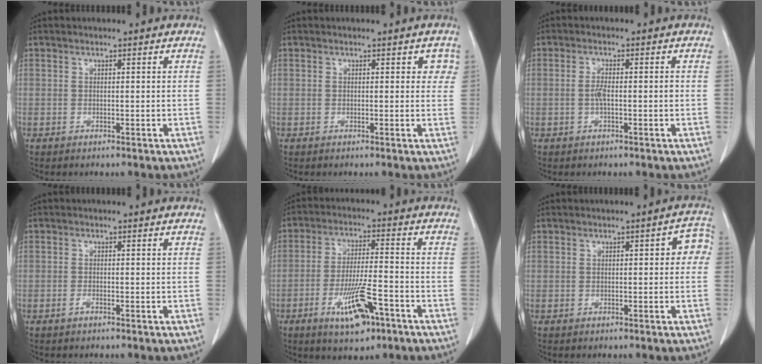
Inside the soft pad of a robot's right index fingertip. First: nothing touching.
{"total": 2.3, "force": [0.9, 1.5, 1.5], "torque": [-0.002, 0.009, 0.005]}
{"total": 2.5, "force": [-0.4, 0.5, 2.4], "torque": [-0.048, 0.003, -0.007]}
{"total": 0.6, "force": [-0.4, 0.1, 0.4], "torque": [-0.010, -0.001, -0.006]}
{"total": 9.6, "force": [-4.9, 2.1, 8.0], "torque": [-0.149, -0.007, -0.077]}
{"total": 3.7, "force": [0.4, 1.7, 3.3], "torque": [-0.026, 0.022, 0.001]}